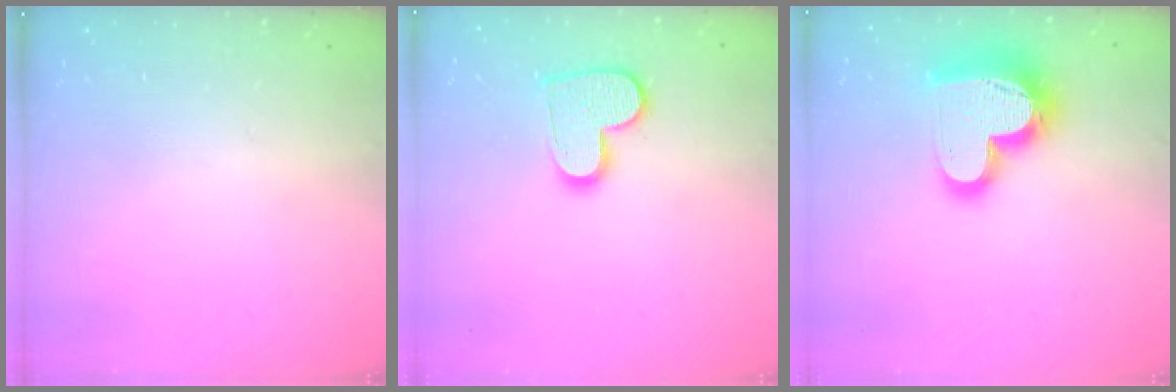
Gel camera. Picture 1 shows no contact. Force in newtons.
{"total": 12.4, "press": 12.3, "slide": 0.9}
{"total": 19.3, "press": 19.2, "slide": 1.7}